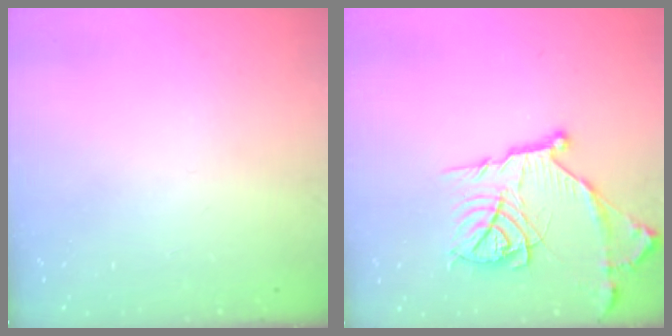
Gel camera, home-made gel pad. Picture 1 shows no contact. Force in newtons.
{"total": 17.5, "press": 17.4, "slide": 1.6}